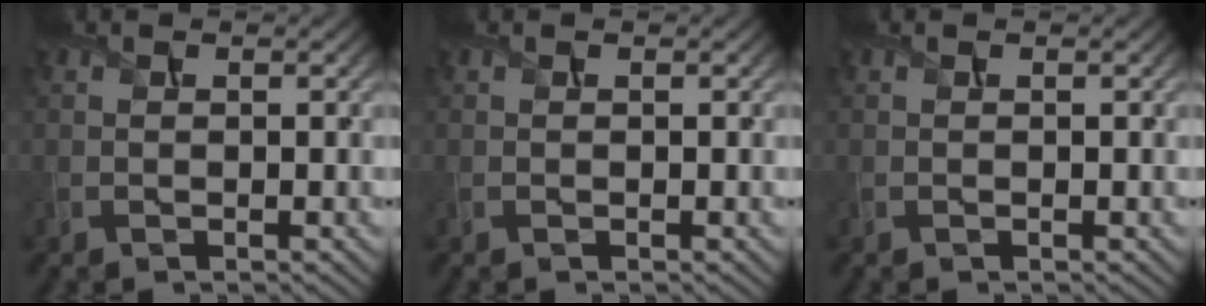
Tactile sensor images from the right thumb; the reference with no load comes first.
{"total": 0.0}
{"total": 0.0}